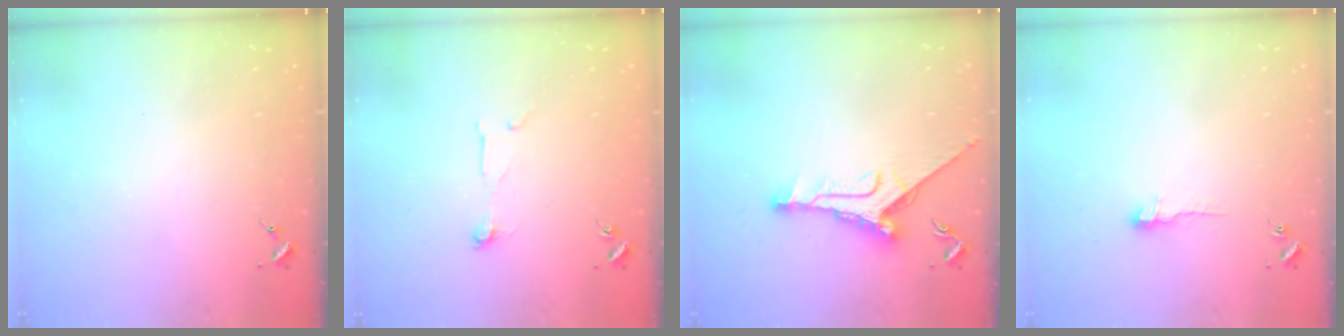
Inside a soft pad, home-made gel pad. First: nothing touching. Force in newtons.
{"total": 6.1, "press": 6.1, "slide": 0.3}
{"total": 11.1, "press": 11.1, "slide": 0.8}
{"total": 6.3, "press": 6.2, "slide": 0.8}